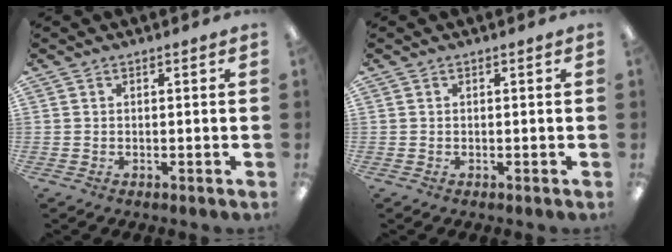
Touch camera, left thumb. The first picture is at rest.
{"total": 0.0}